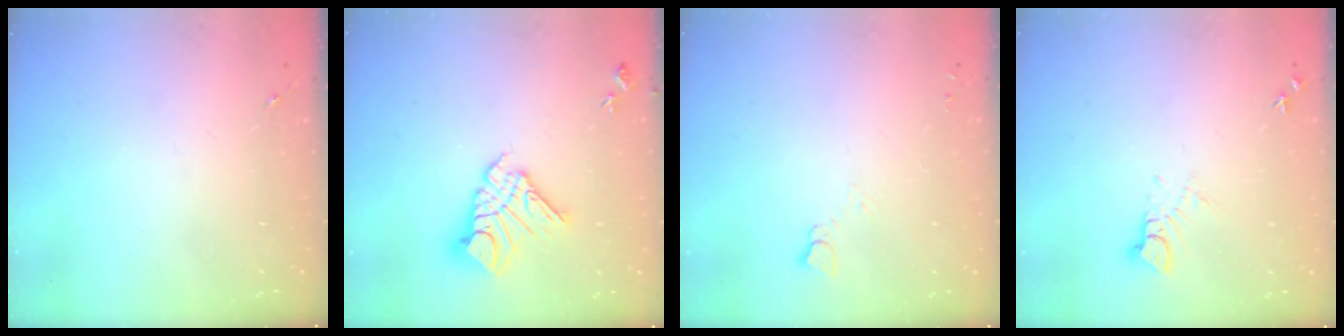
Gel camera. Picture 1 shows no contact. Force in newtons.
{"total": 14.1, "press": 14.1, "slide": 1.4}
{"total": 2.8, "press": 2.7, "slide": 0.3}
{"total": 5.9, "press": 5.9, "slide": 0.6}